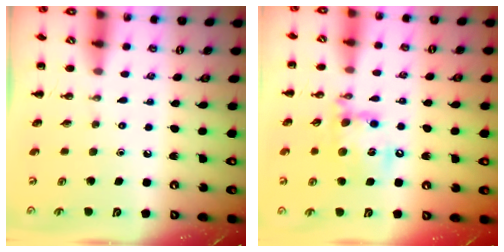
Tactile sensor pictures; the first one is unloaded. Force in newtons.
{"total": 14.7, "press": 14.5, "slide": 2.7}